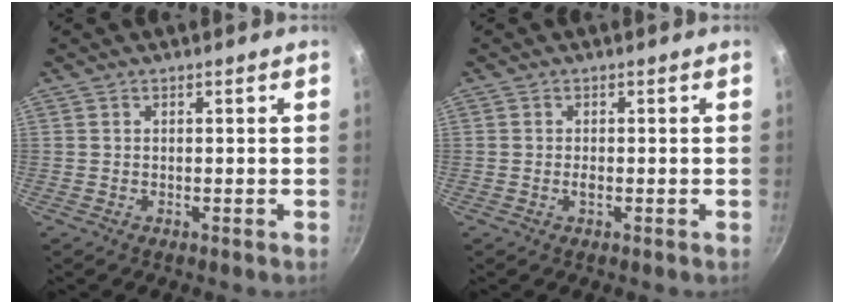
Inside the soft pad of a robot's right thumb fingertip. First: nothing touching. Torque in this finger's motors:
{"motor_torque": [0.27, -0.12, 0.31, 0.17, 0.02]}